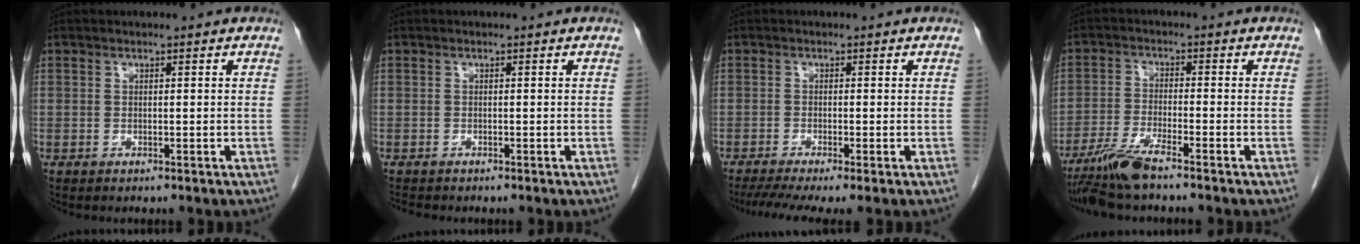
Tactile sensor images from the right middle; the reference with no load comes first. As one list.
[{"total": 1.7, "force": [-1.5, 0.5, 0.6], "torque": [-0.014, -0.005, -0.022]}, {"total": 6.5, "force": [-4.8, 0.3, 4.3], "torque": [-0.067, -0.014, -0.082]}, {"total": 6.7, "force": [-5.4, -0.2, 4.0], "torque": [-0.081, -0.025, -0.103]}]